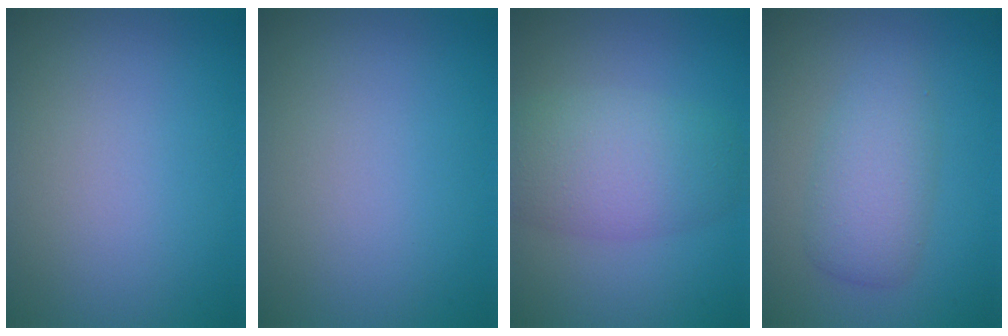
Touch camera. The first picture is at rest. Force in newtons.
{"total": 0.0}
{"total": 5.8, "press": 5.8, "slide": 0.3}
{"total": 3.8, "press": 3.8, "slide": 0.1}